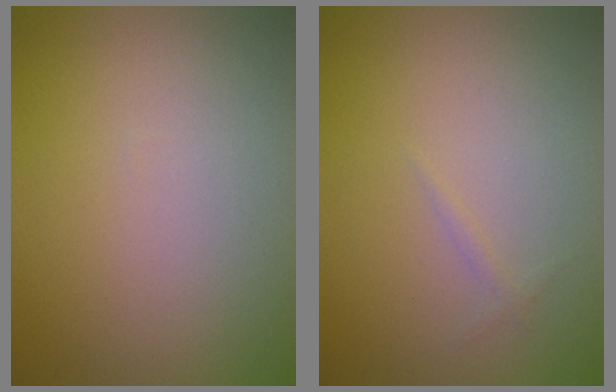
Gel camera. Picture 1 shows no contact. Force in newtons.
{"total": 0.5, "press": 0.5, "slide": 0.0}